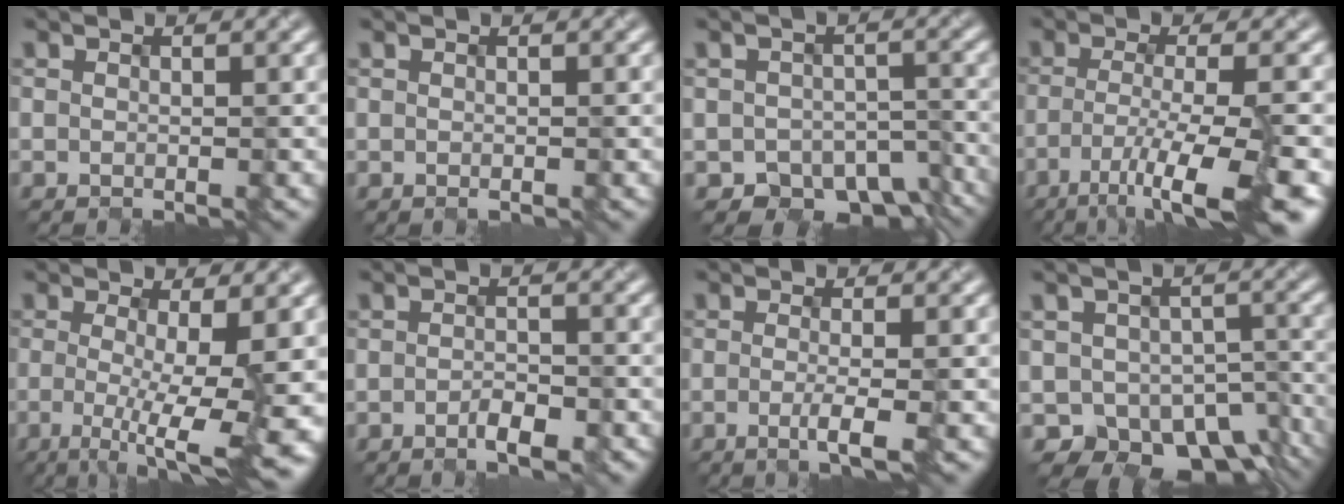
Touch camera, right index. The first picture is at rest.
{"total": 0.0}
{"total": 6.1, "force": [-4.1, 3.7, 2.7], "torque": [-0.036, -0.026, -0.048]}
{"total": 7.8, "force": [-3.6, 1.4, 6.8], "torque": [-0.102, -0.008, -0.065]}
{"total": 9.3, "force": [-1.4, 2.1, 8.9], "torque": [-0.116, -0.010, -0.018]}
{"total": 2.4, "force": [-1.5, 0.9, 1.7], "torque": [-0.034, -0.005, -0.018]}
{"total": 2.7, "force": [-0.9, 0.6, 2.4], "torque": [-0.038, -0.008, -0.013]}
{"total": 8.6, "force": [-4.2, 5.9, 4.6], "torque": [-0.070, -0.029, -0.047]}